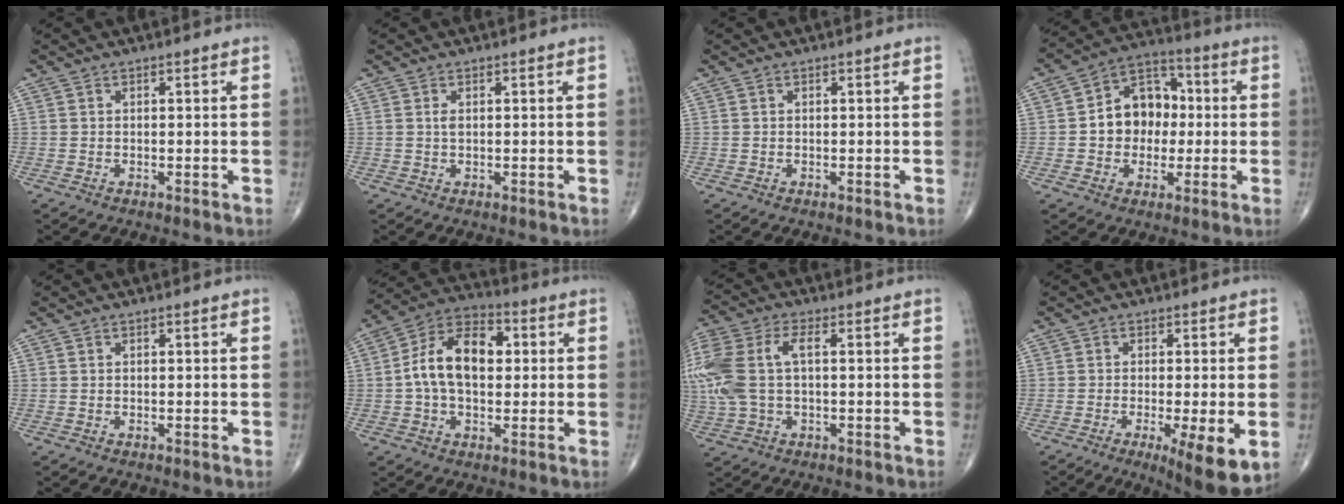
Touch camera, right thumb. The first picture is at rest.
{"total": 0.9, "force": [0.2, 0.4, 0.8], "torque": [-0.015, -0.002, 0.003]}
{"total": 0.0}
{"total": 12.1, "force": [0.0, 9.4, 7.5], "torque": [-0.074, 0.032, -0.009]}
{"total": 0.0}
{"total": 13.7, "force": [1.1, 8.5, 10.7], "torque": [-0.176, 0.031, 0.007]}
{"total": 14.0, "force": [1.2, 7.5, 11.8], "torque": [-0.309, 0.029, 0.026]}
{"total": 9.6, "force": [-3.0, 2.0, 8.9], "torque": [-0.131, -0.023, -0.043]}